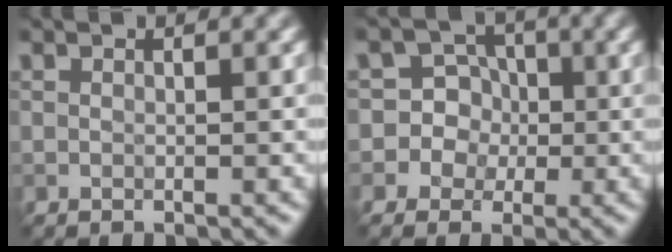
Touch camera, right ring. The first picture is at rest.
{"total": 6.5, "force": [-0.3, 6.4, 1.1], "torque": [-0.012, 0.034, -0.021]}